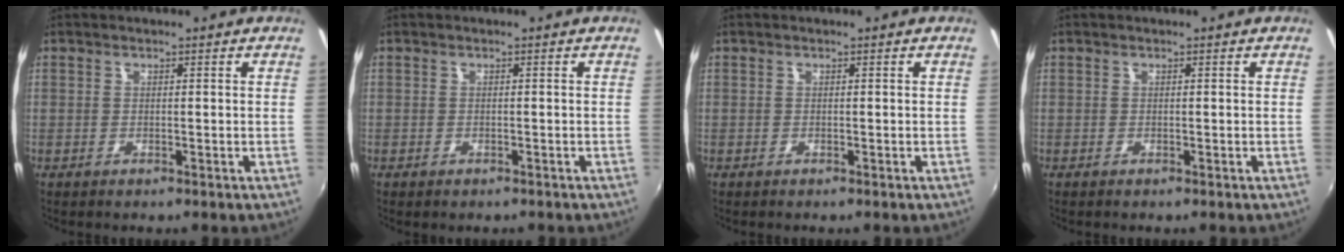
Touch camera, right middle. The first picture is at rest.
{"total": 0.9, "force": [-0.7, 0.5, 0.3], "torque": [-0.009, -0.003, -0.010]}
{"total": 0.0}
{"total": 0.0}